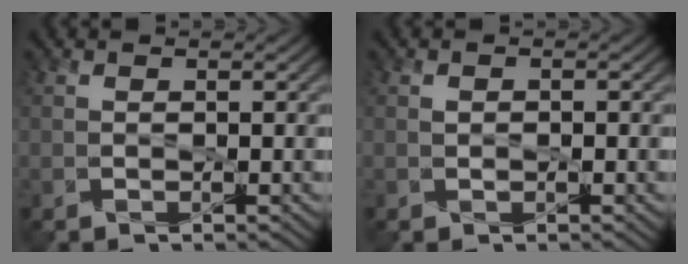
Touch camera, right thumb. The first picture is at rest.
{"total": 0.9, "force": [0.1, 0.8, 0.3], "torque": [0.000, 0.006, -0.005]}